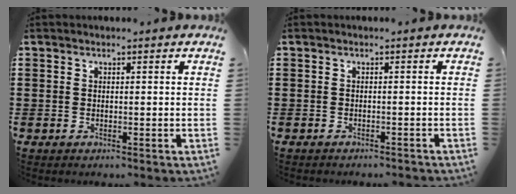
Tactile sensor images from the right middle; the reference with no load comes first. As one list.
[{"total": 0.7, "force": [-0.7, -0.1, 0.1], "torque": [-0.005, -0.003, -0.013]}]